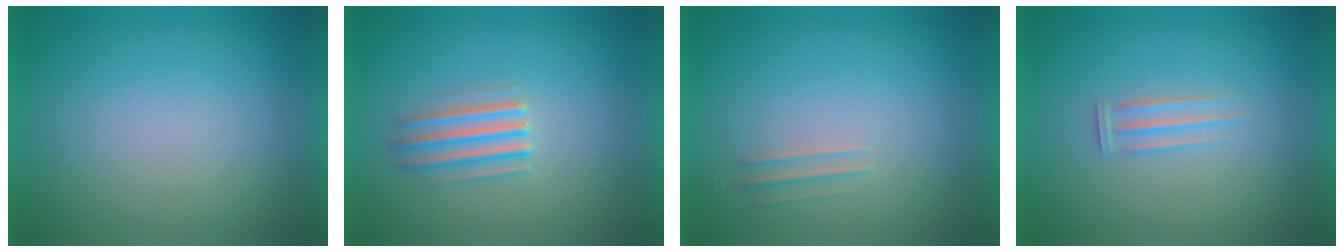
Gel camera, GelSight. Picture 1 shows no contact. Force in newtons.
{"total": 2.8}
{"total": 1.8}
{"total": 1.2}